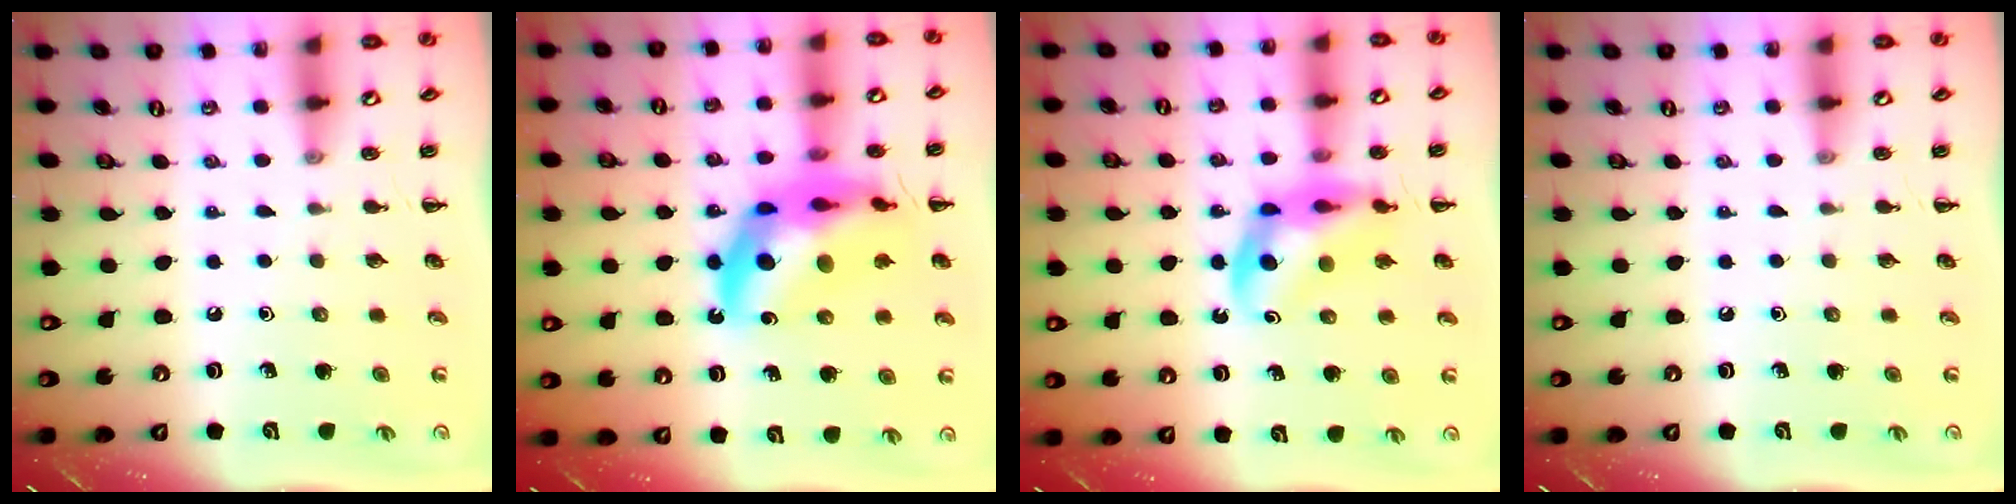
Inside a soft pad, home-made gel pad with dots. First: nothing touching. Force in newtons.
{"total": 20.6, "press": 20.0, "slide": 5.0}
{"total": 11.8, "press": 11.3, "slide": 3.2}
{"total": 0.0}